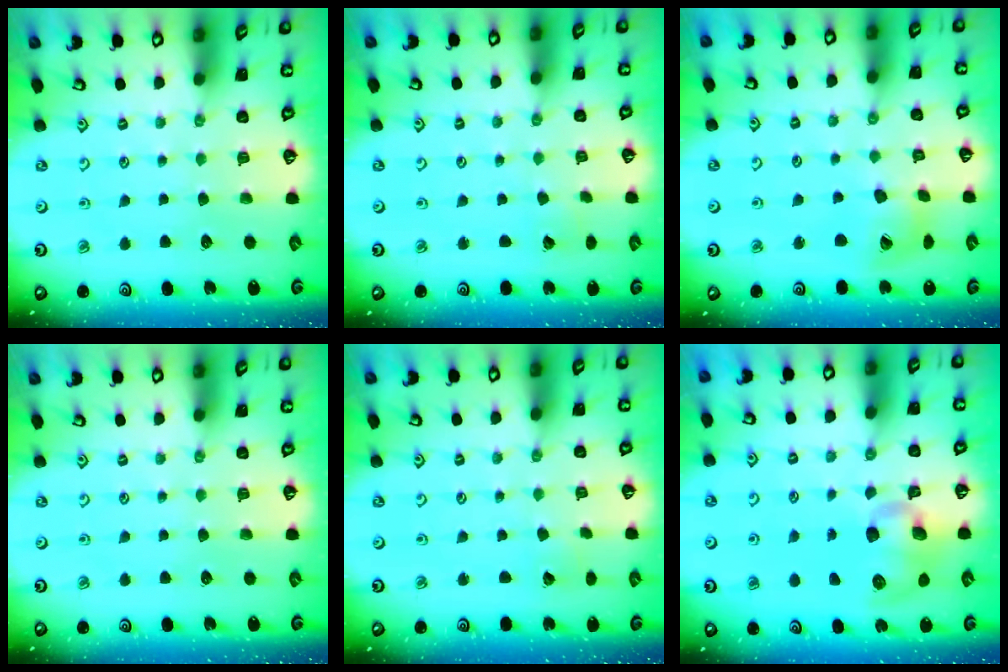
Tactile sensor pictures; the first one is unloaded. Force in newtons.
{"total": 2.1, "press": 2.1, "slide": 0.2}
{"total": 12.4, "press": 12.4, "slide": 1.5}
{"total": 0.0}
{"total": 2.1, "press": 2.1, "slide": 0.2}
{"total": 9.8, "press": 9.7, "slide": 1.8}